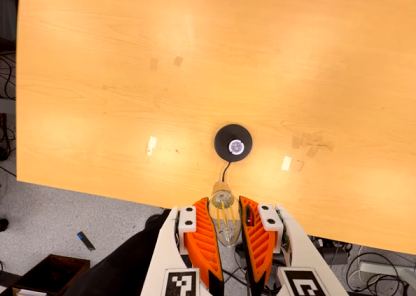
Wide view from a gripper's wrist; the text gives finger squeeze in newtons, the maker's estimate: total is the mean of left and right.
{"total": 21.6, "left": 27.1, "right": 16.1}